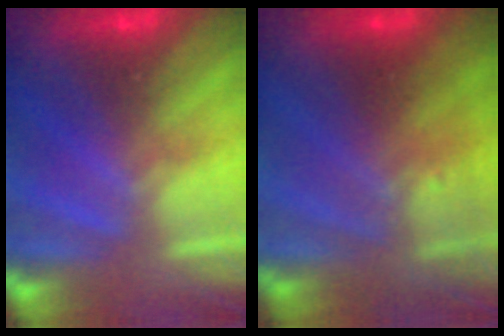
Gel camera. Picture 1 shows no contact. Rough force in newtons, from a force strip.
{"total": 2.9}